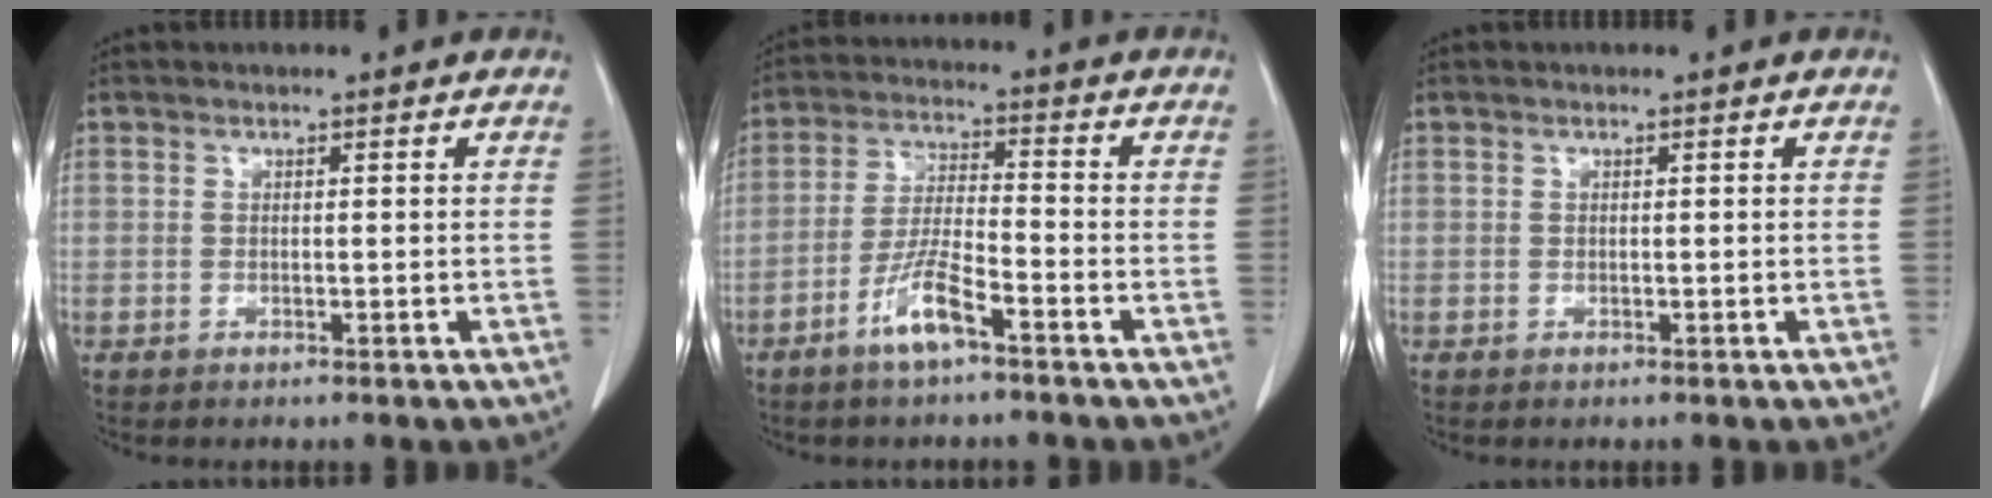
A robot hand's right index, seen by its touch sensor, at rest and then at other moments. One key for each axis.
{"total": 7.1, "fx": -4.3, "fy": 1.0, "fz": 5.5, "tx": -0.116, "ty": -0.003, "tz": -0.084}
{"total": 0.0}